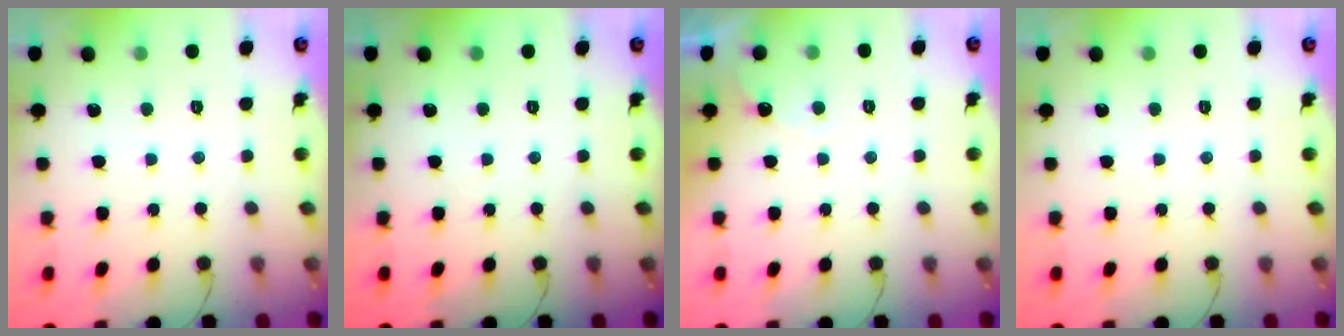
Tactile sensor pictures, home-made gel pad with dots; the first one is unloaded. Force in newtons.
{"total": 0.0}
{"total": 2.6, "press": 2.6, "slide": 0.1}
{"total": 0.0}